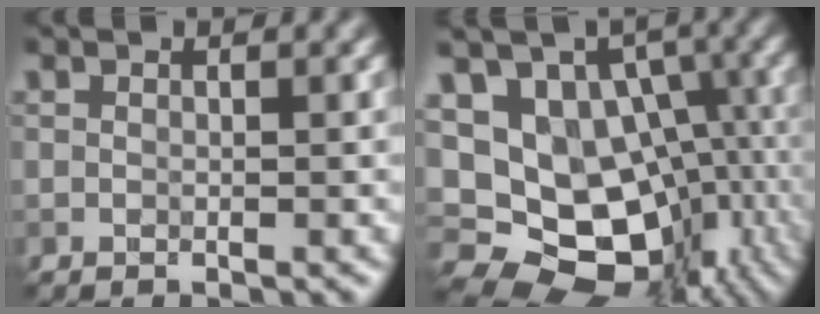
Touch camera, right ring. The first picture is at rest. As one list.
[{"total": 14.8, "force": [-2.5, 11.4, 9.1], "torque": [-0.148, -0.010, -0.011]}]